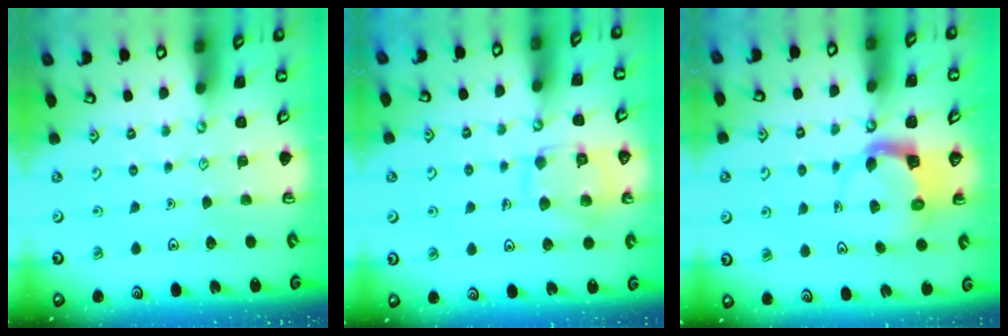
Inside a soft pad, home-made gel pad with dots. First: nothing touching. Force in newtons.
{"total": 11.9, "press": 11.9, "slide": 0.9}
{"total": 3.8, "press": 3.7, "slide": 0.7}